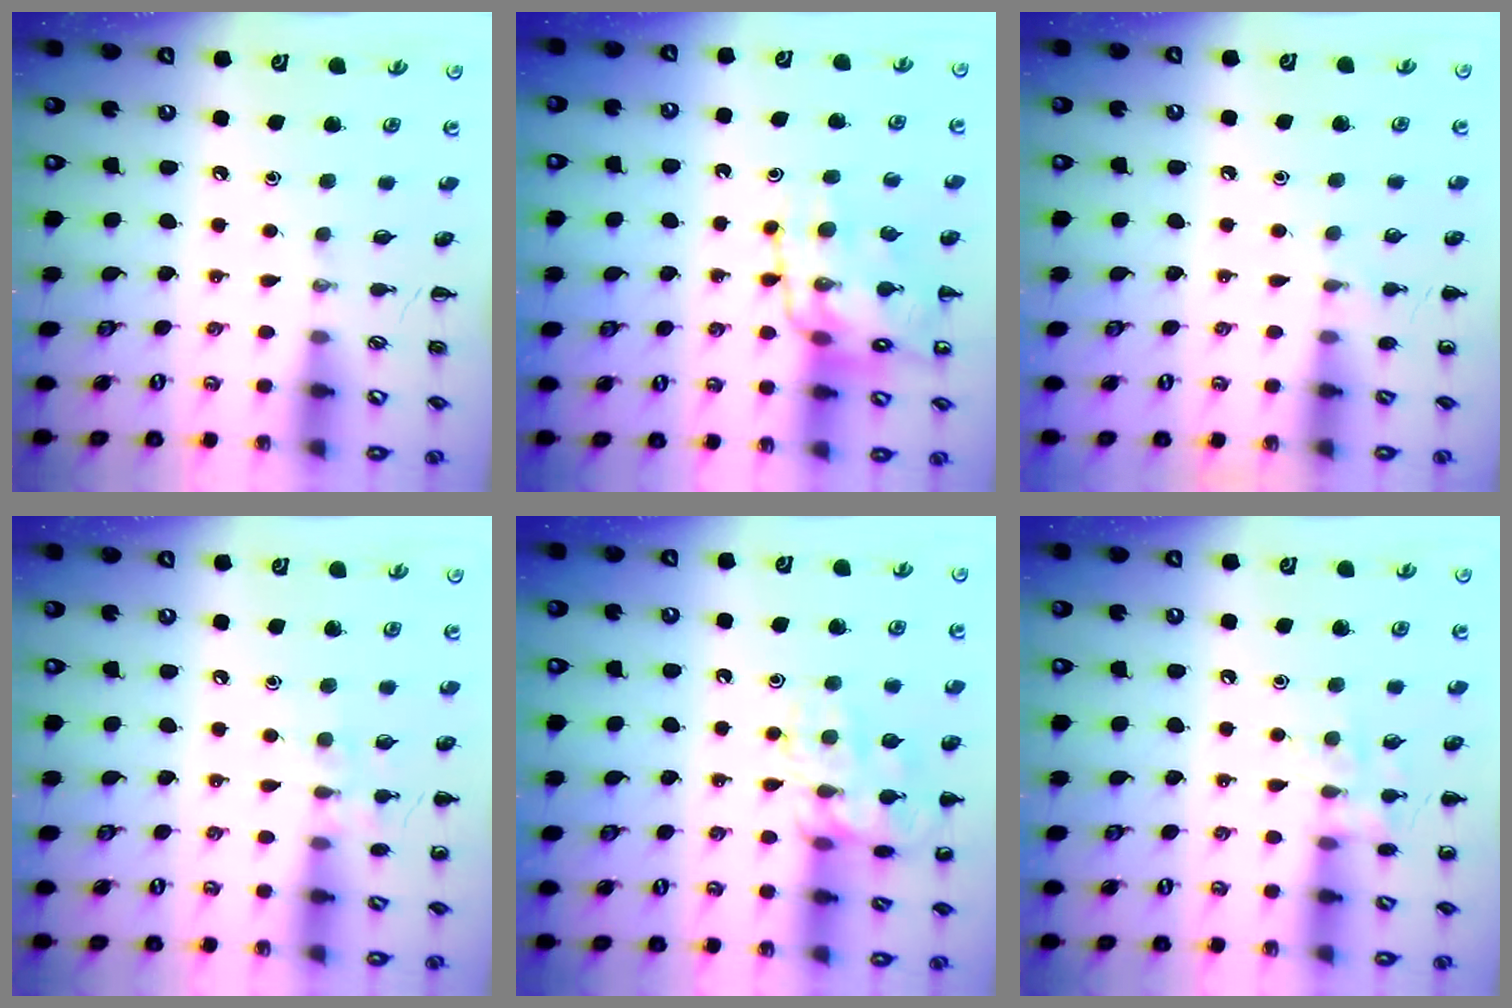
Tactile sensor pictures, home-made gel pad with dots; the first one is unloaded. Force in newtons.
{"total": 13.1, "press": 12.8, "slide": 2.8}
{"total": 6.5, "press": 6.2, "slide": 1.9}
{"total": 6.7, "press": 6.4, "slide": 2.1}
{"total": 14.7, "press": 14.7, "slide": 0.4}
{"total": 8.3, "press": 8.3, "slide": 0.7}